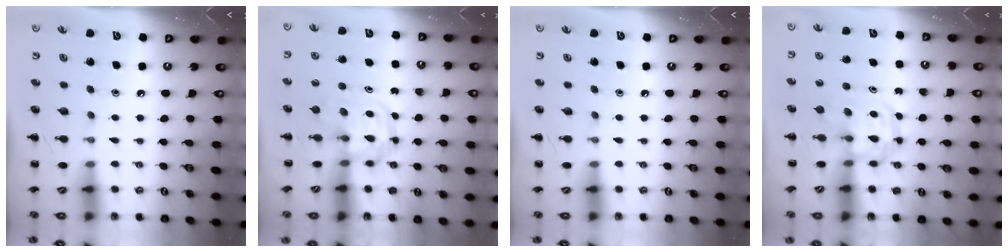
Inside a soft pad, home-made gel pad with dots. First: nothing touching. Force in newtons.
{"total": 3.1, "press": 3.1, "slide": 0.3}
{"total": 0.0}
{"total": 3.3, "press": 3.3, "slide": 0.4}